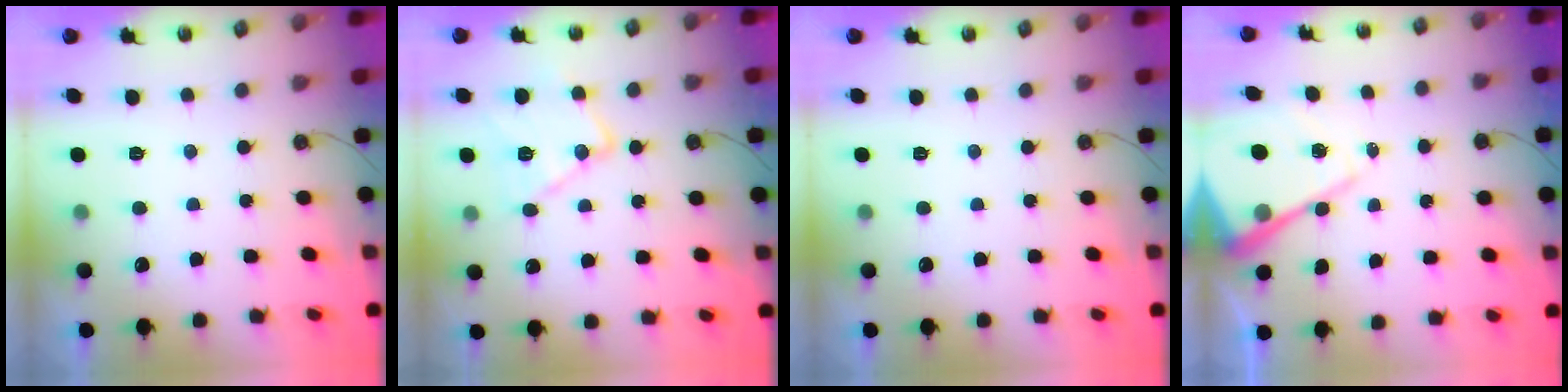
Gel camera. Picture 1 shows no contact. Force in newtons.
{"total": 14.6, "press": 14.6, "slide": 0.6}
{"total": 0.0}
{"total": 13.1, "press": 13.1, "slide": 1.1}